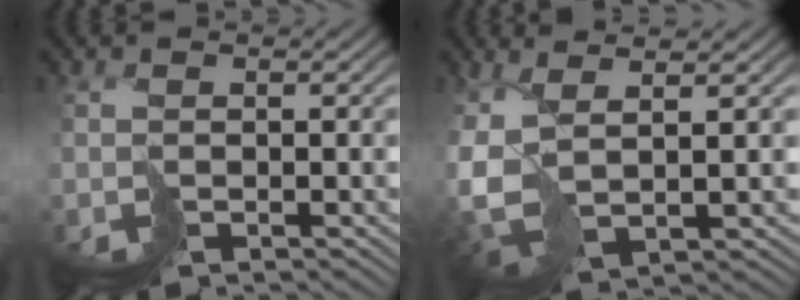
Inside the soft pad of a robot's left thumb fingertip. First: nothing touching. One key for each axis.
{"total": 6.5, "fx": 0.7, "fy": 3.3, "fz": 5.6, "tx": -0.147, "ty": -0.013, "tz": 0.013}